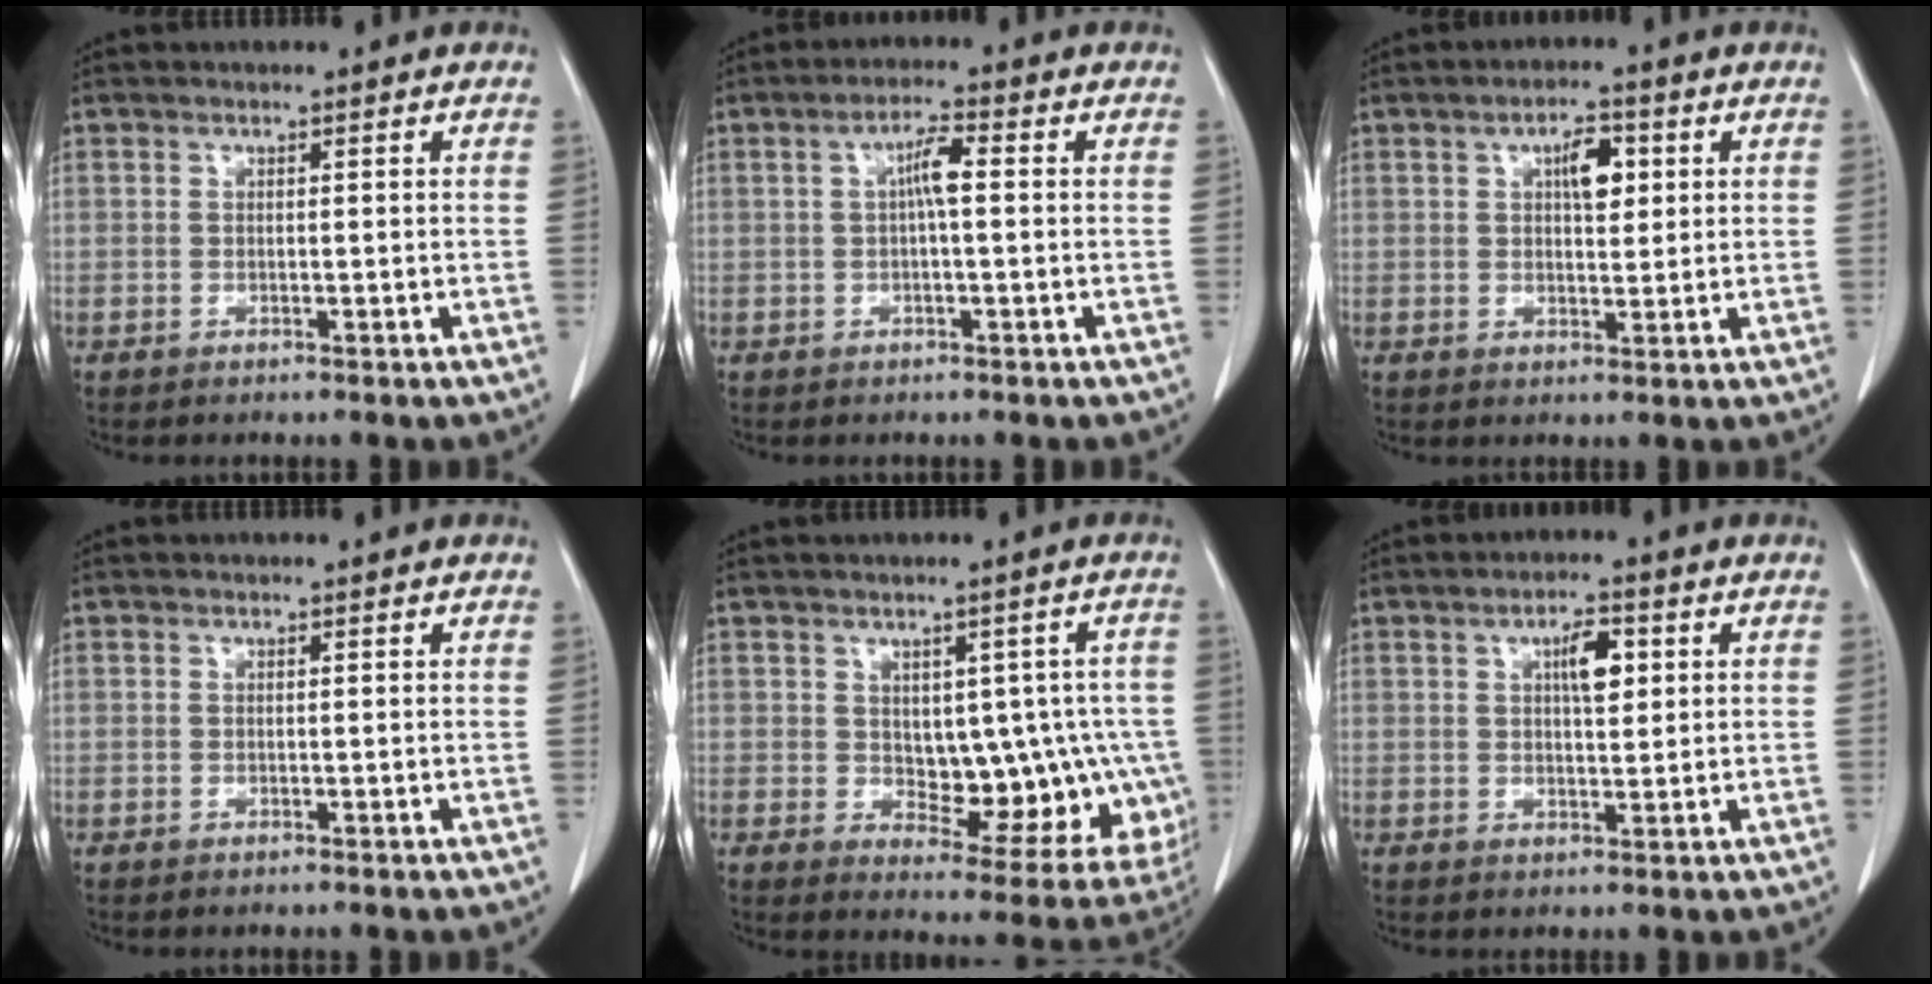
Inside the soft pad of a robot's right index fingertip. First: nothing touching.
{"total": 3.8, "force": [0.3, 0.4, 3.7], "torque": [-0.068, 0.008, 0.004]}
{"total": 4.8, "force": [1.5, 1.9, 4.1], "torque": [-0.065, 0.007, 0.022]}
{"total": 0.0}
{"total": 12.3, "force": [-0.2, 7.1, 10.1], "torque": [-0.102, 0.017, 0.024]}
{"total": 4.7, "force": [1.5, 1.5, 4.2], "torque": [-0.070, 0.005, 0.024]}